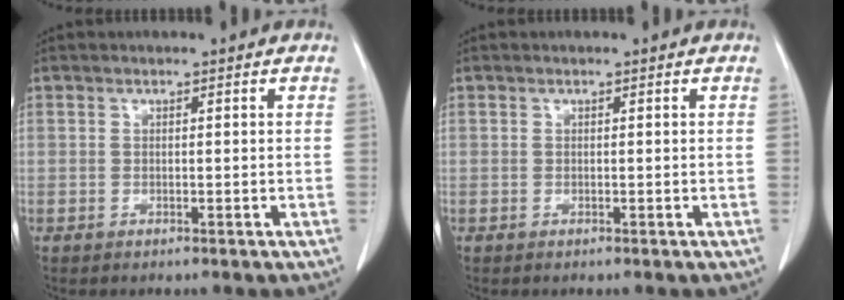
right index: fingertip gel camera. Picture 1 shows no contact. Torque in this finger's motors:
{"motor_torque": [0.00, 0.00, 0.00, 0.00]}